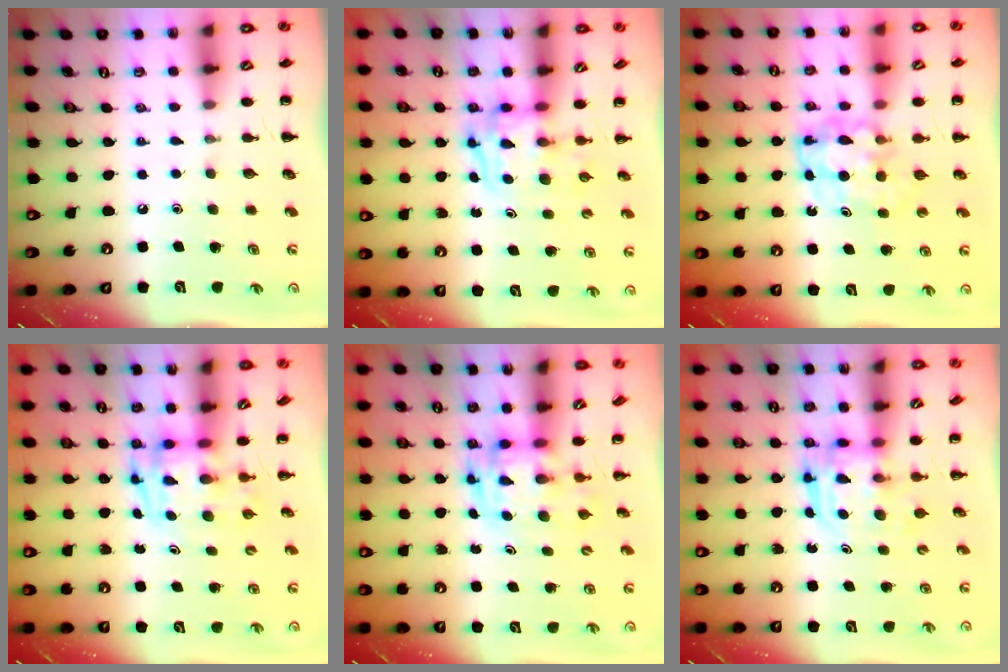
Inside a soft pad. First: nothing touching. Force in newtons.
{"total": 3.4, "press": 3.3, "slide": 0.6}
{"total": 5.5, "press": 5.5, "slide": 0.4}
{"total": 3.3, "press": 3.2, "slide": 0.6}
{"total": 3.0, "press": 2.9, "slide": 0.6}
{"total": 3.3, "press": 3.3, "slide": 0.2}